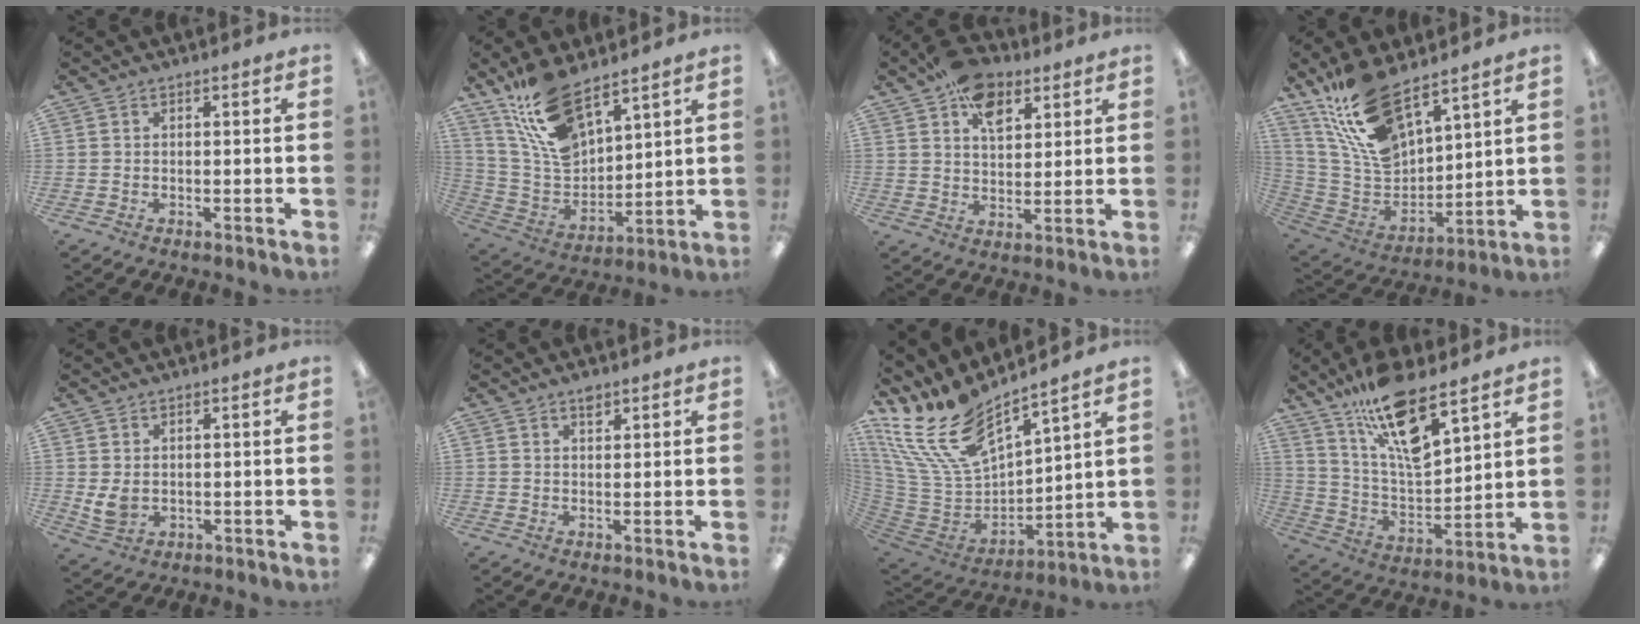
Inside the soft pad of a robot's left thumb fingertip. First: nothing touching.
{"total": 16.8, "force": [12.1, 7.3, 9.1], "torque": [-0.197, -0.062, 0.223]}
{"total": 10.6, "force": [6.1, 6.4, 5.8], "torque": [-0.081, -0.023, 0.109]}
{"total": 18.8, "force": [13.7, 7.9, 10.2], "torque": [-0.228, -0.078, 0.250]}
{"total": 4.1, "force": [1.1, 2.8, 2.8], "torque": [-0.050, -0.008, 0.017]}
{"total": 2.2, "force": [1.8, 0.9, 1.0], "torque": [-0.006, -0.008, 0.030]}
{"total": 19.3, "force": [14.6, 7.5, 10.1], "torque": [-0.246, -0.104, 0.261]}
{"total": 17.8, "force": [12.1, 5.7, 11.7], "torque": [-0.211, -0.066, 0.209]}